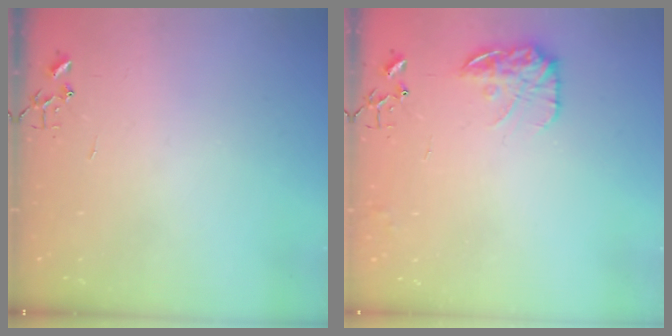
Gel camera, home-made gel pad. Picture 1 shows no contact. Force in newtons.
{"total": 13.2, "press": 13.2, "slide": 0.6}